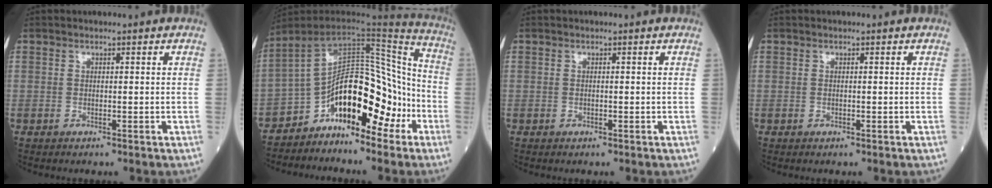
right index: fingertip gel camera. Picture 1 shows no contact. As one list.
[{"total": 14.6, "force": [-7.0, 6.5, 11.0], "torque": [-0.161, 0.048, -0.114]}, {"total": 0.0}, {"total": 0.0}]